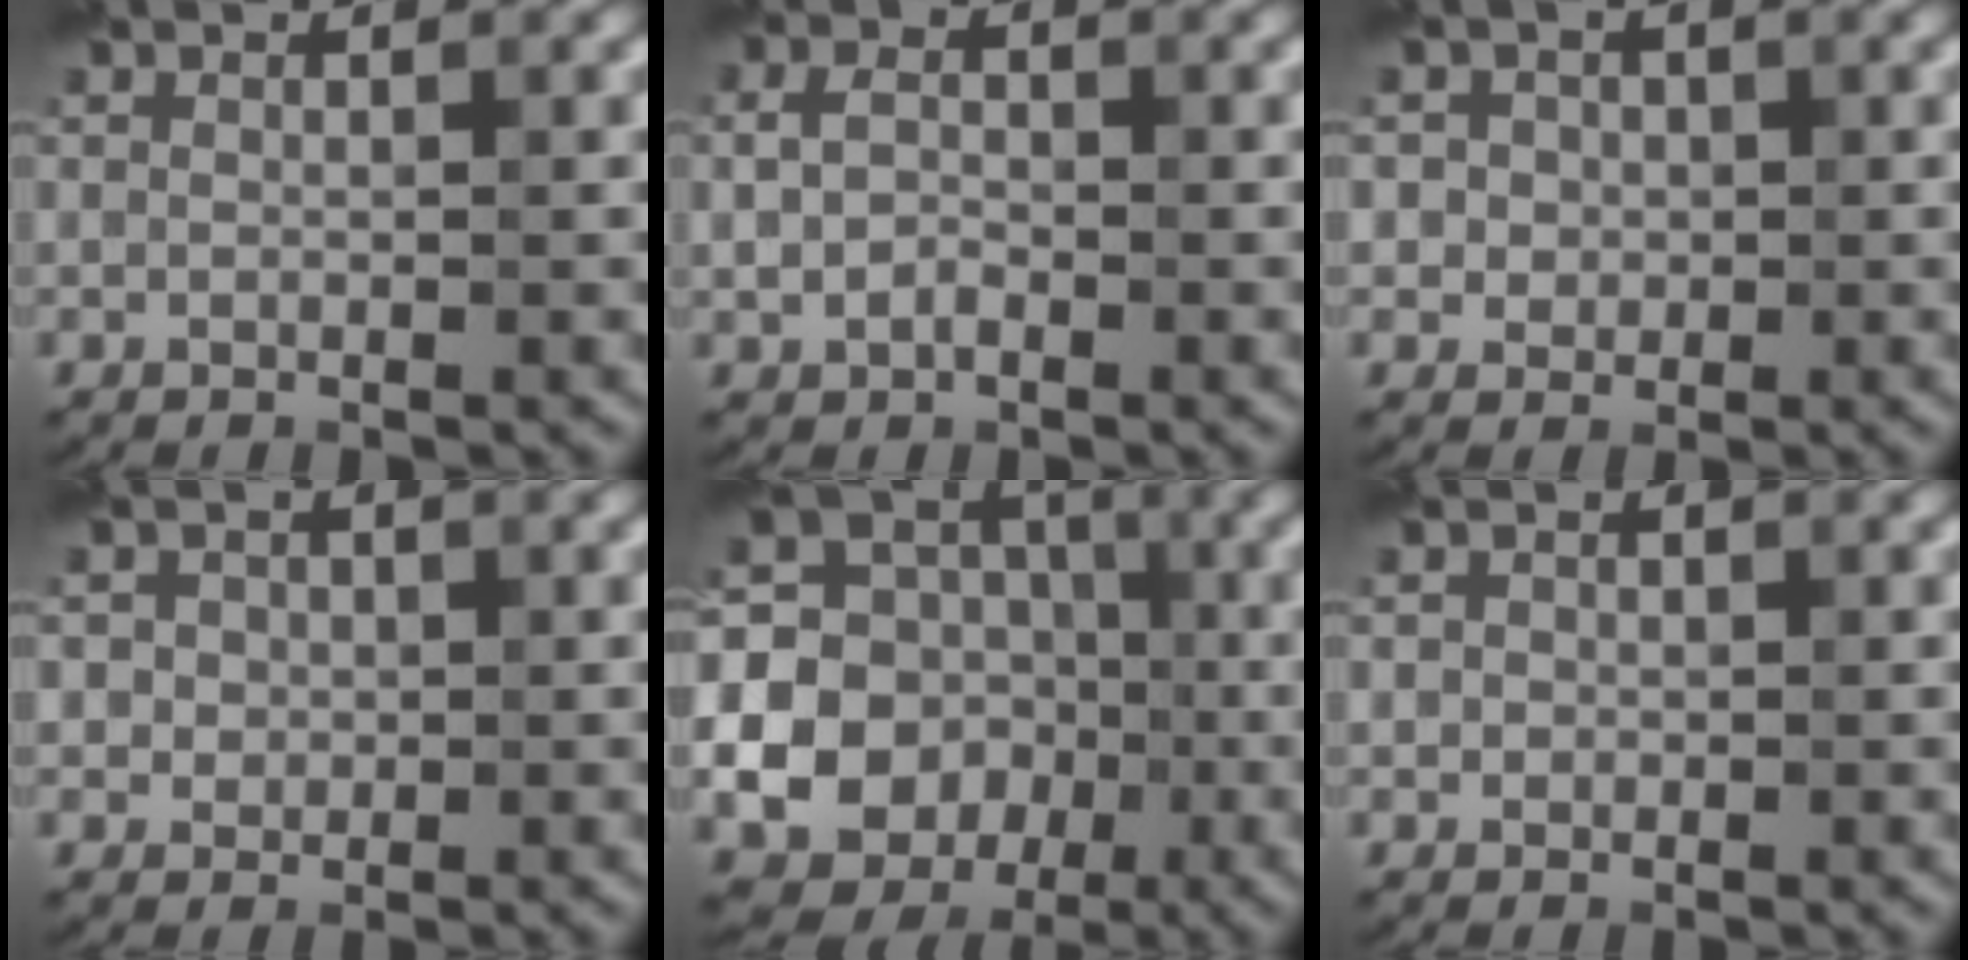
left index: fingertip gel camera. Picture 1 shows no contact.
{"total": 2.4, "force": [-0.3, 1.8, 1.6], "torque": [-0.038, 0.000, -0.011]}
{"total": 3.1, "force": [0.8, 2.8, 1.1], "torque": [-0.012, 0.007, 0.008]}
{"total": 2.3, "force": [0.5, 2.0, 0.8], "torque": [-0.008, 0.003, 0.009]}
{"total": 23.5, "force": [-4.6, 22.2, 6.0], "torque": [-0.158, -0.019, -0.115]}
{"total": 0.8, "force": [0.0, 0.8, 0.1], "torque": [0.006, -0.004, 0.001]}